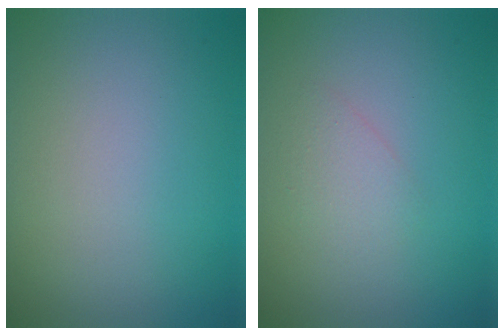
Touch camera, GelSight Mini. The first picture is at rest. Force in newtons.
{"total": 1.4, "press": 1.4, "slide": 0.2}